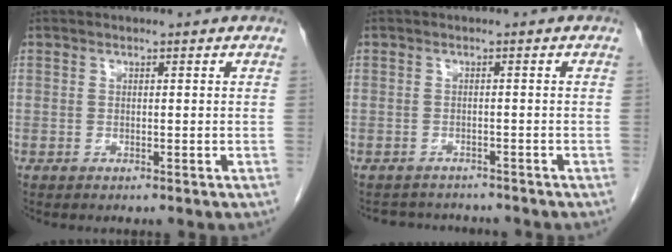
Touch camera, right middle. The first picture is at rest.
{"total": 4.4, "force": [-4.2, 1.1, 0.3], "torque": [-0.003, 0.000, -0.059]}